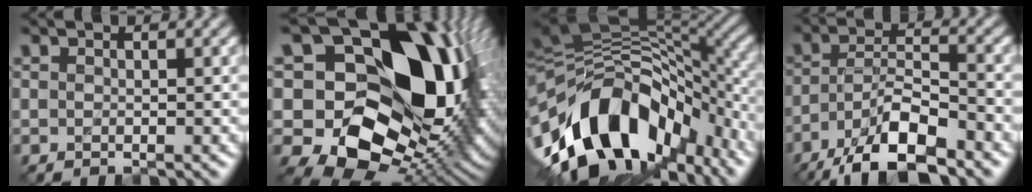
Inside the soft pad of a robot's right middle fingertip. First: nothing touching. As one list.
[{"total": 18.4, "force": [3.8, 13.1, 12.4], "torque": [-0.196, -0.012, 0.092]}, {"total": 14.9, "force": [-5.6, 9.0, 10.6], "torque": [-0.190, 0.005, -0.093]}, {"total": 8.9, "force": [-6.3, 2.6, 5.8], "torque": [-0.099, 0.009, -0.116]}]